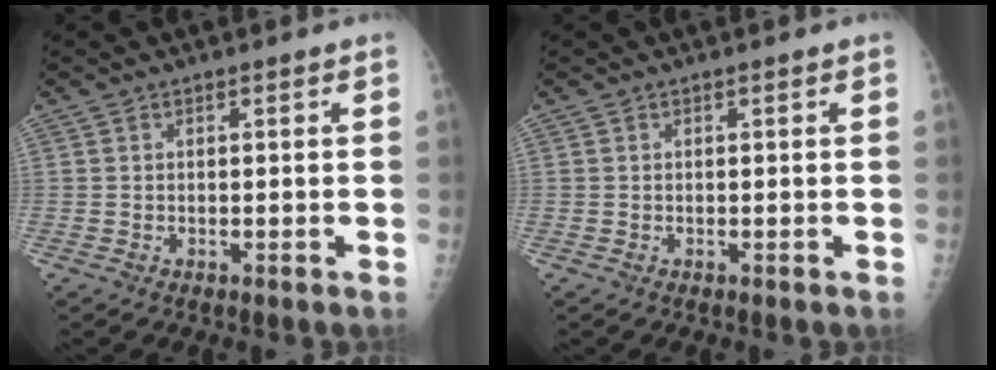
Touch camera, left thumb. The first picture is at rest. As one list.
[{"total": 0.0}]